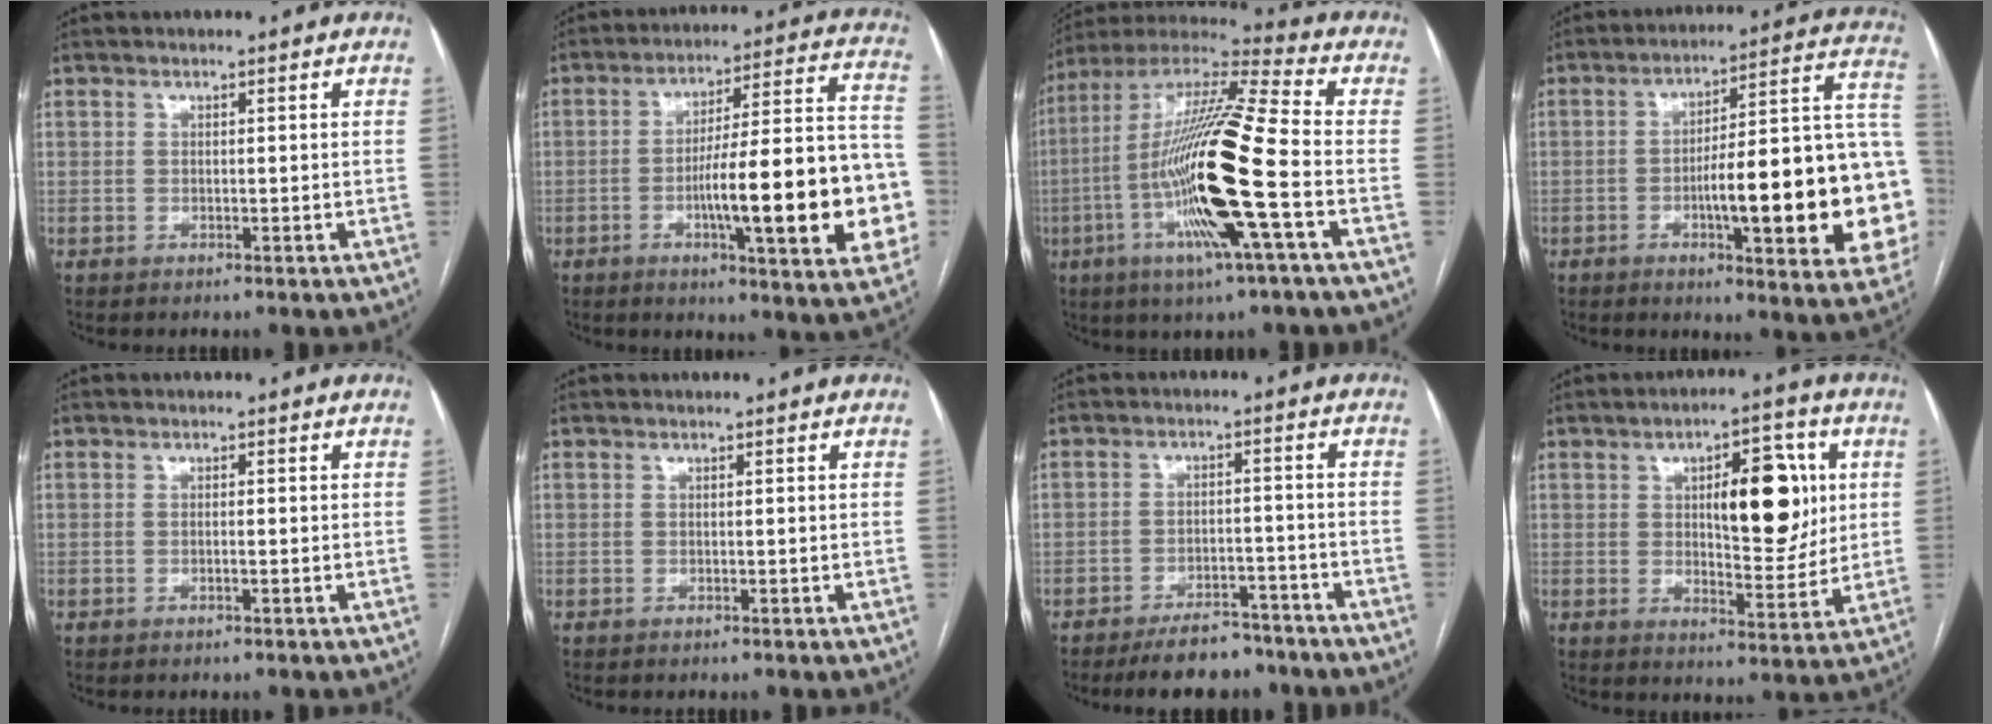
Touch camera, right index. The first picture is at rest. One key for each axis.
{"total": 22.1, "fx": -5.2, "fy": 3.3, "fz": 21.2, "tx": -0.239, "ty": 0.022, "tz": -0.067}
{"total": 20.6, "fx": -5.1, "fy": 0.5, "fz": 20.0, "tx": -0.408, "ty": -0.017, "tz": -0.105}
{"total": 25.3, "fx": -4.6, "fy": 4.3, "fz": 24.5, "tx": -0.248, "ty": 0.022, "tz": -0.058}
{"total": 0.6, "fx": -0.2, "fy": 0.0, "fz": 0.5, "tx": -0.011, "ty": 0.000, "tz": -0.002}
{"total": 0.0}
{"total": 8.0, "fx": -6.9, "fy": 2.9, "fz": 2.9, "tx": -0.039, "ty": 0.000, "tz": -0.108}
{"total": 12.2, "fx": 2.8, "fy": 4.5, "fz": 11.0, "tx": -0.152, "ty": 0.012, "tz": 0.046}